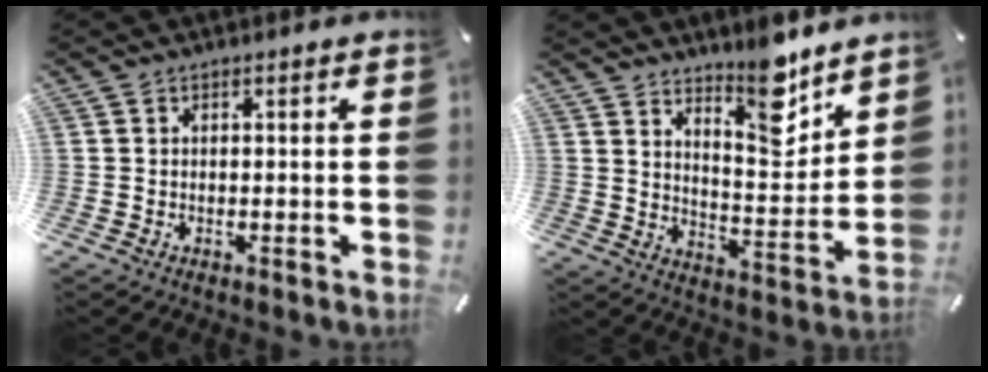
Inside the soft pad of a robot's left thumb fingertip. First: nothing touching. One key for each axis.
{"total": 12.2, "fx": 9.9, "fy": 4.0, "fz": 5.9, "tx": -0.068, "ty": -0.084, "tz": 0.171}